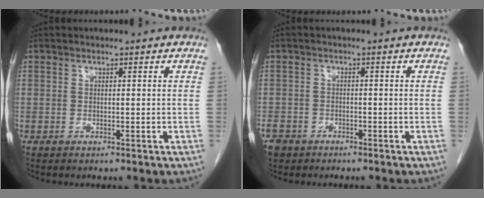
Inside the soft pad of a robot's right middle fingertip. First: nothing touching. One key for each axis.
{"total": 4.5, "fx": -3.3, "fy": 2.9, "fz": 0.9, "tx": -0.022, "ty": 0.002, "tz": -0.057}